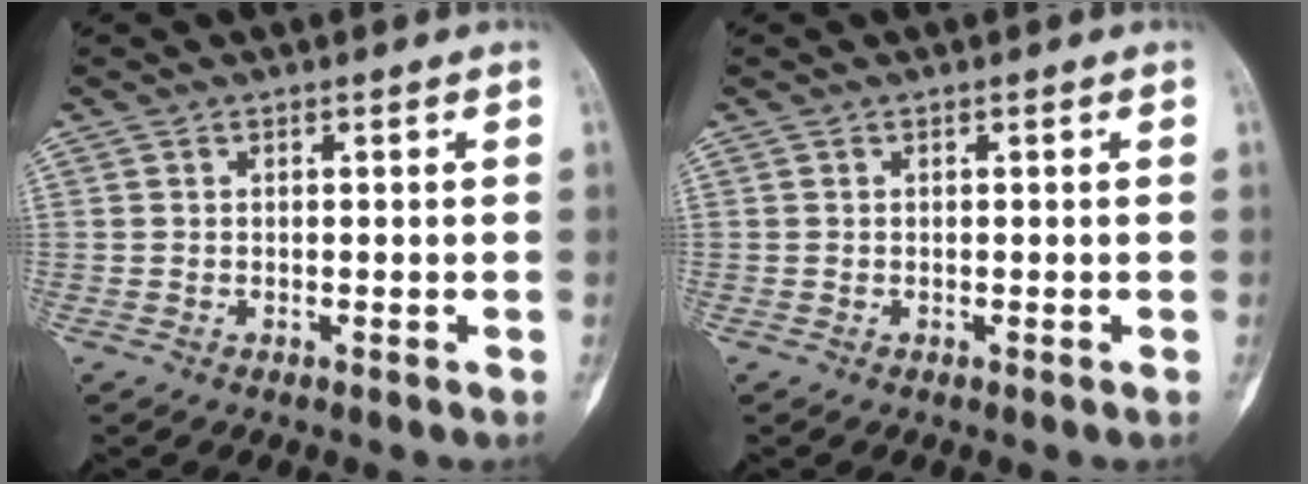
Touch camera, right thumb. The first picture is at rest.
{"total": 0.0}